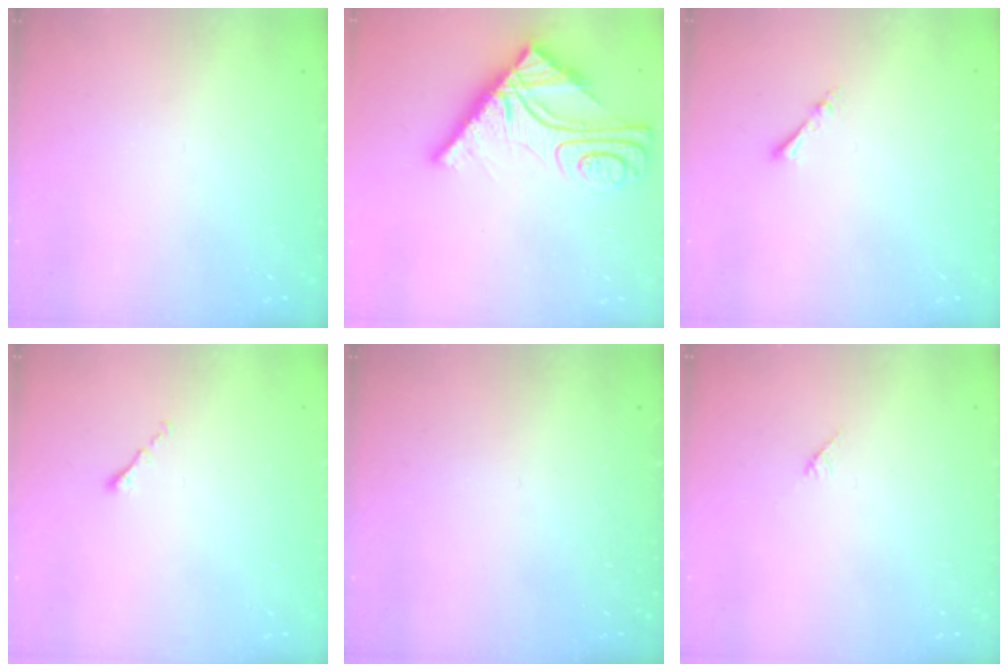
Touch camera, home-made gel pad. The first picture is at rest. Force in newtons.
{"total": 13.8, "press": 13.7, "slide": 1.7}
{"total": 2.2, "press": 2.1, "slide": 0.4}
{"total": 0.6, "press": 0.5, "slide": 0.2}
{"total": 0.0}
{"total": 2.7, "press": 2.7, "slide": 0.2}